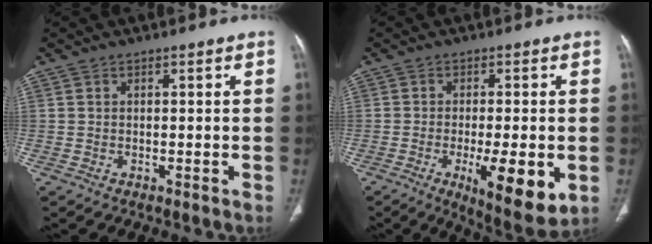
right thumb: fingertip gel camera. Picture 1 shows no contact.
{"total": 12.4, "force": [-3.5, 3.7, 11.3], "torque": [-0.162, -0.019, -0.045]}